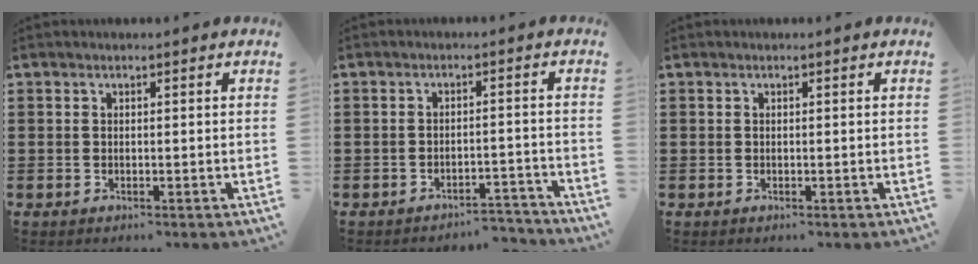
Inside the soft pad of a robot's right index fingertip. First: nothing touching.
{"total": 3.3, "force": [-3.2, 0.2, 0.6], "torque": [-0.015, 0.001, -0.068]}
{"total": 0.0}